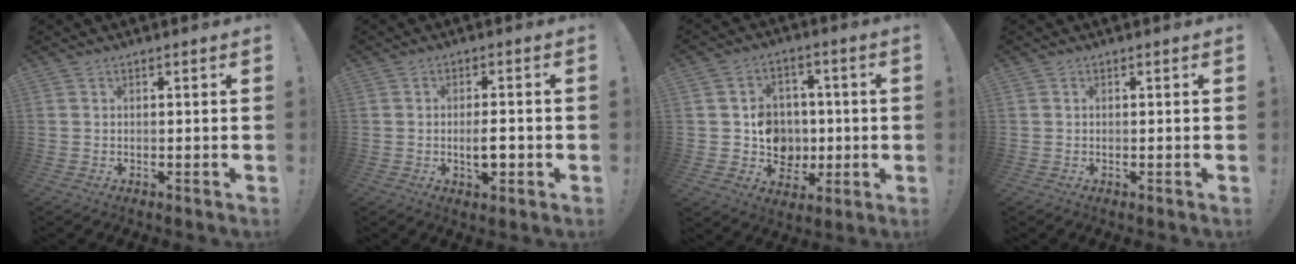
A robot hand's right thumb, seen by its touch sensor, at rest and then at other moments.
{"total": 5.2, "force": [-1.2, 2.1, 4.6], "torque": [-0.069, 0.001, -0.022]}
{"total": 11.4, "force": [-0.6, 10.7, 3.9], "torque": [-0.041, 0.012, 0.006]}
{"total": 0.0}